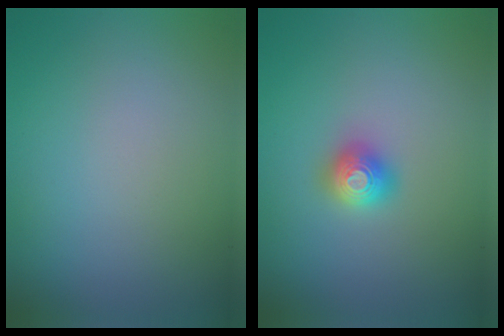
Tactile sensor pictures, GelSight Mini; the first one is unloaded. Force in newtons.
{"total": 2.0, "press": 2.0, "slide": 0.1}